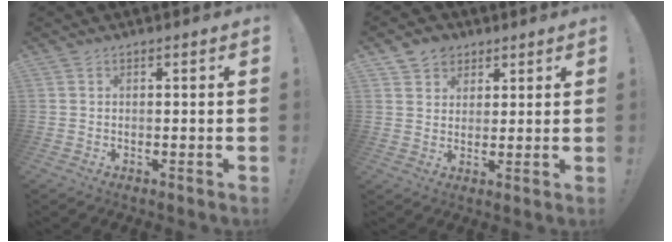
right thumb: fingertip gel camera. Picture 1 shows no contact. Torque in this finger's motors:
{"motor_torque": [0.01, 0.02, 0.11, 0.10, 0.00]}